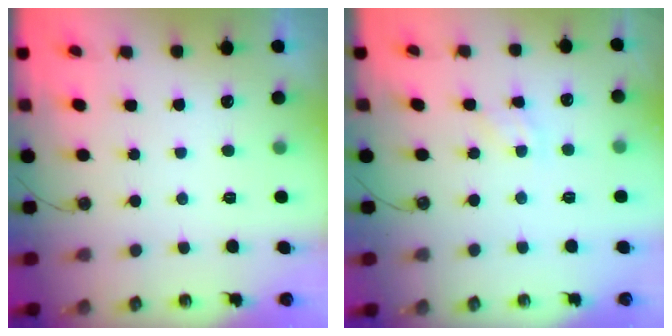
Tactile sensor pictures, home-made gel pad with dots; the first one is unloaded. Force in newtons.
{"total": 1.6, "press": 1.6, "slide": 0.2}